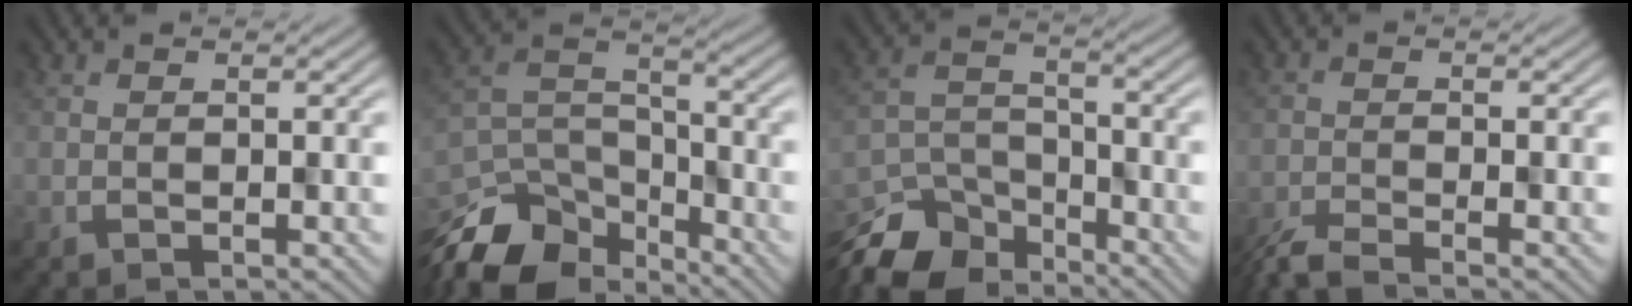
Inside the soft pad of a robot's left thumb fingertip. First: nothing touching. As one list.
[{"total": 13.7, "force": [-10.8, 6.2, 5.6], "torque": [-0.154, -0.032, -0.167]}, {"total": 12.6, "force": [-10.5, 5.6, 3.9], "torque": [-0.095, -0.027, -0.168]}, {"total": 5.0, "force": [-4.4, 0.5, 2.3], "torque": [-0.043, -0.007, -0.079]}]